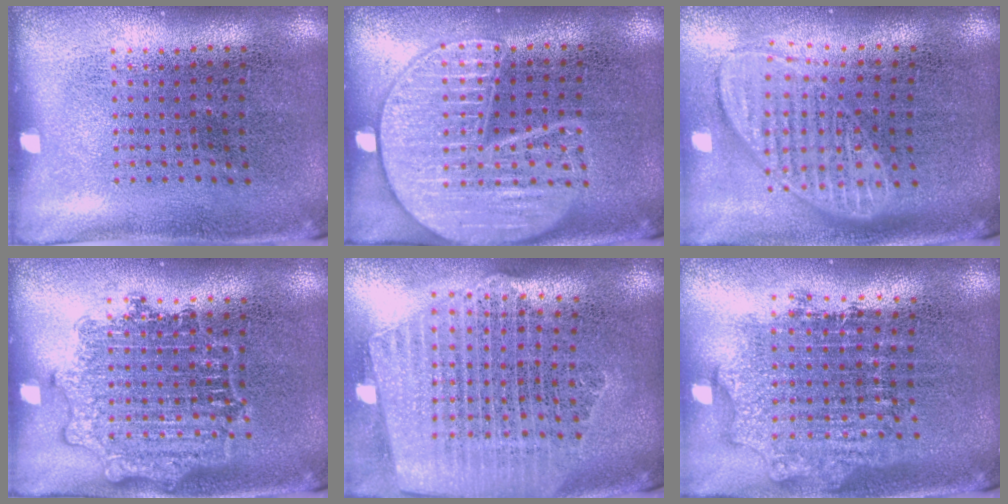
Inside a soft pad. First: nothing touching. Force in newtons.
{"total": 3.0, "press": 3.0, "slide": 0.2}
{"total": 1.8, "press": 1.4, "slide": 1.1}
{"total": 2.8, "press": 2.8, "slide": 0.5}
{"total": 2.4, "press": 2.2, "slide": 1.2}
{"total": 1.8, "press": 1.4, "slide": 1.1}